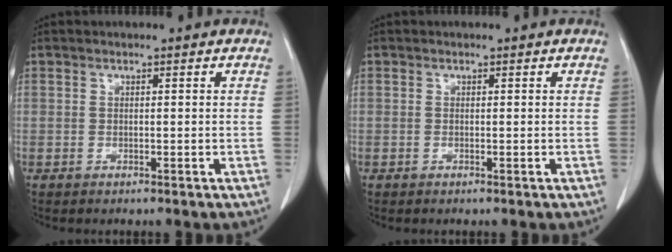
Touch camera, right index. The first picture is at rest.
{"total": 0.0}